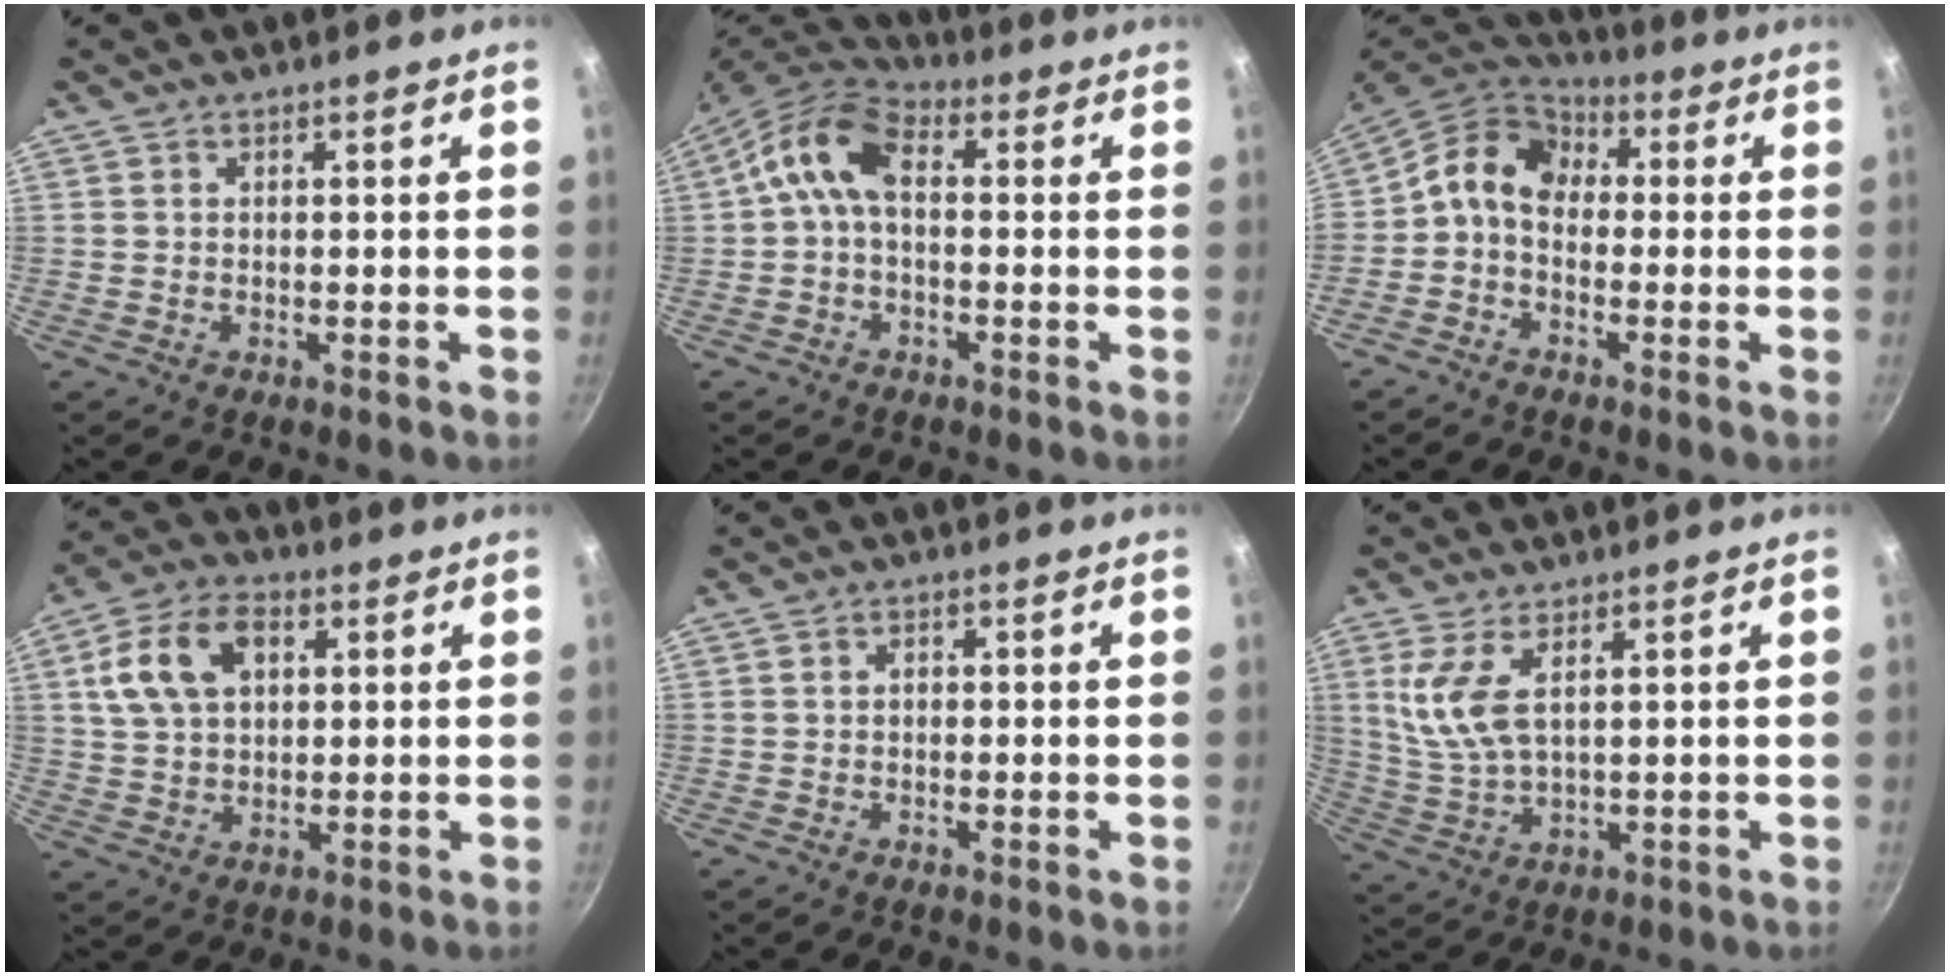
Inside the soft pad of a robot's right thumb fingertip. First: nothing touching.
{"total": 9.3, "force": [0.3, 5.7, 7.3], "torque": [-0.132, 0.032, -0.014]}
{"total": 10.7, "force": [-0.1, 8.0, 7.2], "torque": [-0.119, 0.041, -0.026]}
{"total": 12.1, "force": [3.6, 8.0, 8.4], "torque": [-0.142, 0.011, 0.059]}
{"total": 1.1, "force": [0.0, 0.8, 0.7], "torque": [-0.010, 0.005, -0.002]}
{"total": 8.1, "force": [3.0, 3.5, 6.6], "torque": [-0.140, -0.015, 0.072]}